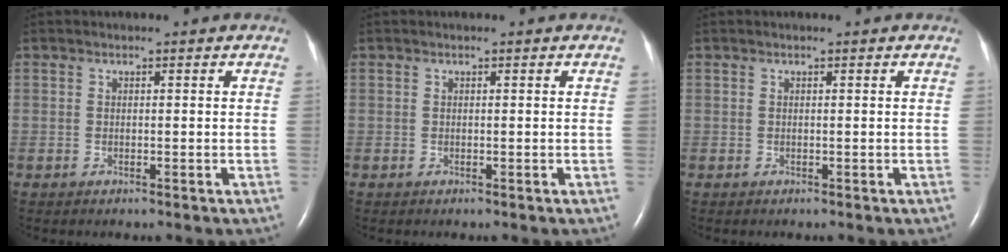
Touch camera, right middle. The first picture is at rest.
{"total": 0.0}
{"total": 0.0}